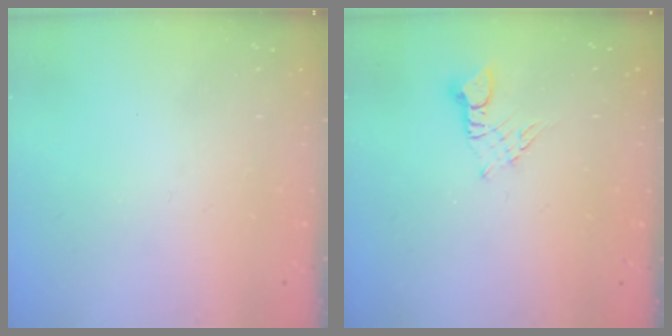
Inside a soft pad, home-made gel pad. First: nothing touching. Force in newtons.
{"total": 2.3, "press": 2.3, "slide": 0.3}